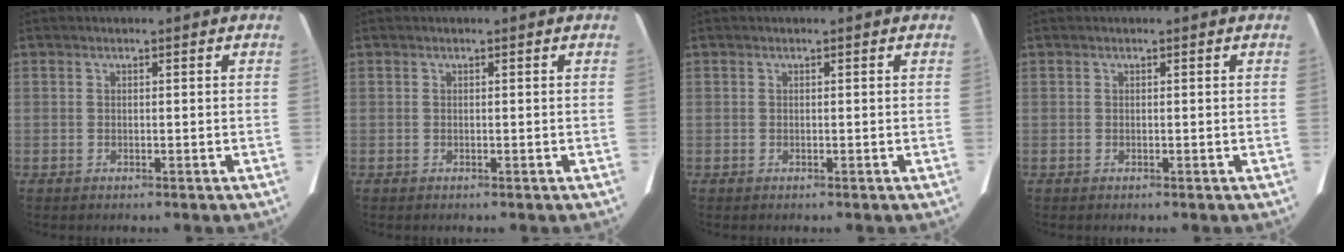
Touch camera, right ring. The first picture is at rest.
{"total": 0.0}
{"total": 0.0}
{"total": 0.0}